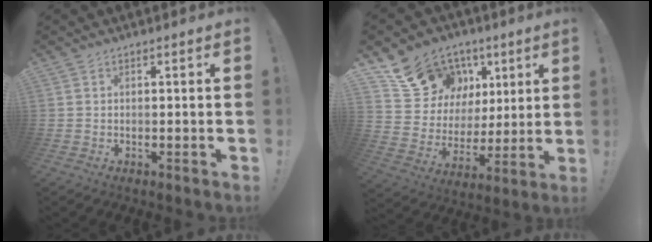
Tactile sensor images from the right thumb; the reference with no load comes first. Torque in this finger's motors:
{"motor_torque": [0.72, 0.97, 0.15, 0.11, 0.01]}